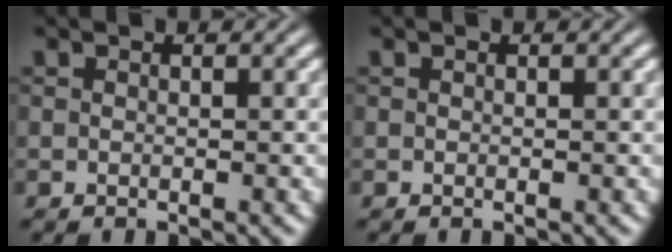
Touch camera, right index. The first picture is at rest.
{"total": 0.0}